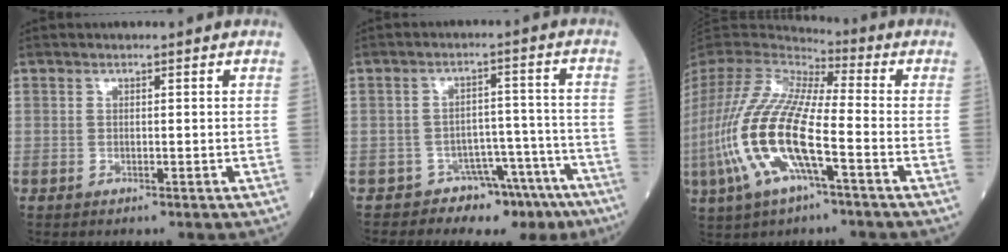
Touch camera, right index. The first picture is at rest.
{"total": 8.5, "force": [-7.1, 4.5, 1.4], "torque": [0.017, 0.067, -0.098]}
{"total": 19.6, "force": [-5.9, 4.8, 18.0], "torque": [-0.432, -0.027, -0.113]}